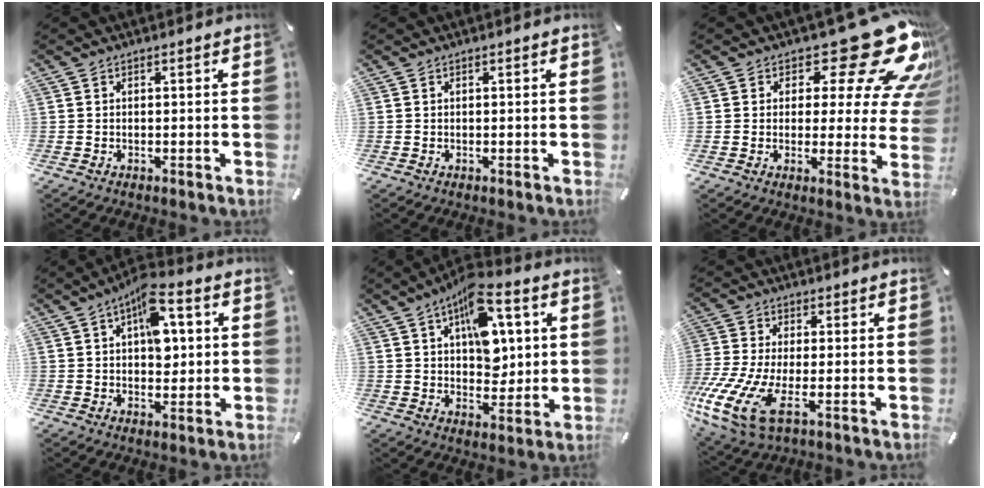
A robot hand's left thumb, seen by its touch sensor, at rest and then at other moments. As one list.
[{"total": 0.0}, {"total": 21.0, "force": [12.0, 8.7, 14.9], "torque": [-0.189, -0.080, 0.190]}, {"total": 10.3, "force": [3.1, 5.9, 7.8], "torque": [-0.097, -0.012, 0.049]}, {"total": 14.0, "force": [5.7, 8.2, 9.8], "torque": [-0.135, -0.020, 0.097]}, {"total": 13.7, "force": [-4.1, 6.2, 11.5], "torque": [-0.257, -0.008, -0.067]}]